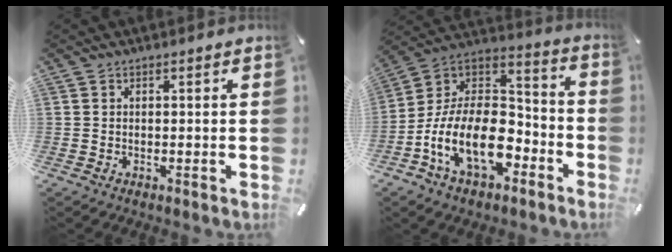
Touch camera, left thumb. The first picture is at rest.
{"total": 18.2, "force": [-7.8, 11.3, 11.9], "torque": [-0.245, 0.016, -0.139]}